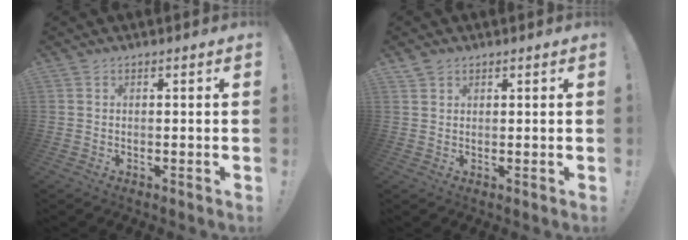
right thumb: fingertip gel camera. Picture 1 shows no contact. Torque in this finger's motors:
{"motor_torque": [-0.07, 0.00, 0.13, 0.02, 0.00]}